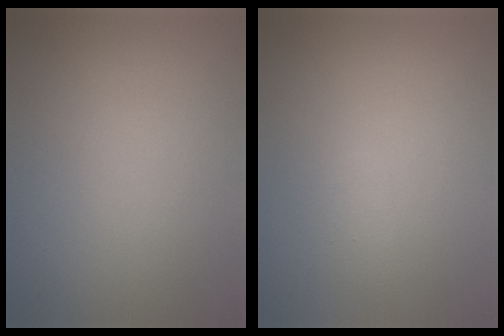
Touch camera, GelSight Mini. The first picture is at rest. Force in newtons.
{"total": 1.3, "press": 1.3, "slide": 0.1}